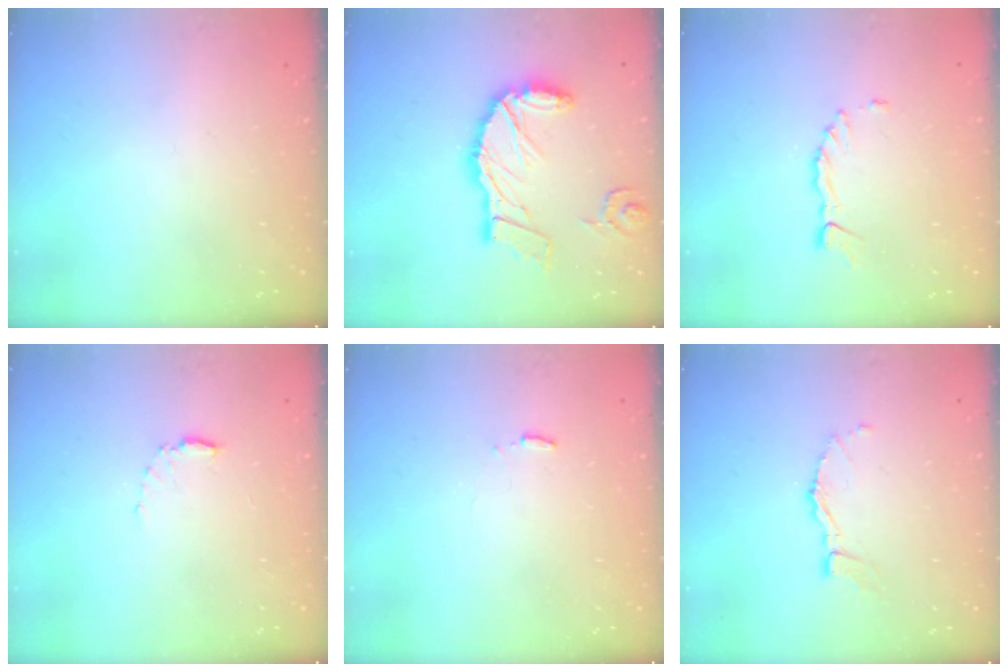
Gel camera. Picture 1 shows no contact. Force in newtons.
{"total": 16.6, "press": 16.5, "slide": 1.9}
{"total": 1.5, "press": 1.5, "slide": 0.3}
{"total": 4.7, "press": 4.7, "slide": 0.6}
{"total": 4.0, "press": 4.0, "slide": 0.2}
{"total": 7.1, "press": 7.1, "slide": 0.7}